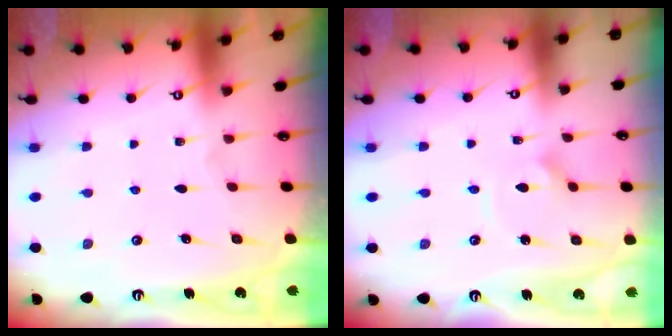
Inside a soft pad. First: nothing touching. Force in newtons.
{"total": 2.7, "press": 2.7, "slide": 0.4}